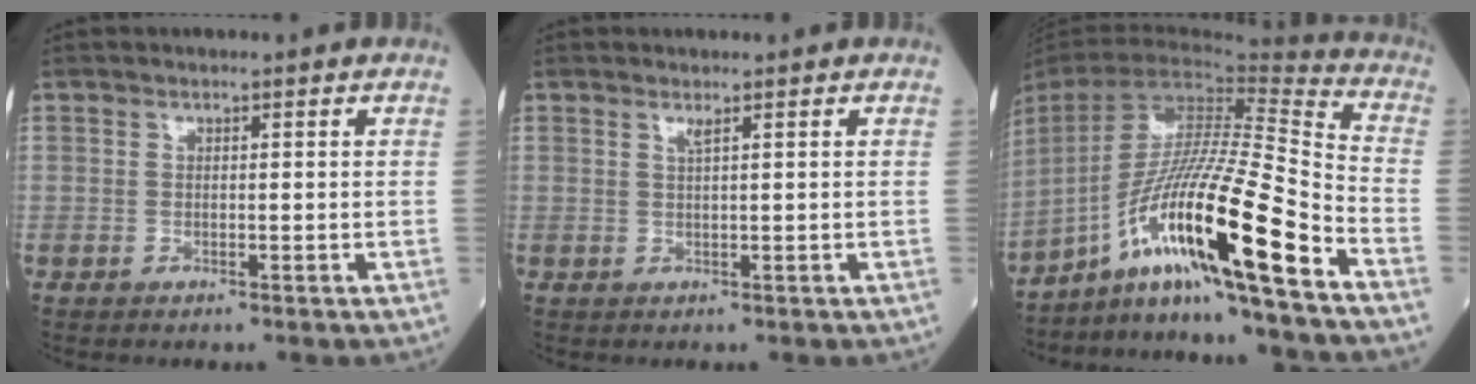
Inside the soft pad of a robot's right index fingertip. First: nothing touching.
{"total": 0.8, "force": [0.5, -0.2, 0.6], "torque": [-0.020, -0.004, 0.016]}
{"total": 21.5, "force": [-12.7, -1.0, 17.4], "torque": [-0.338, -0.017, -0.234]}